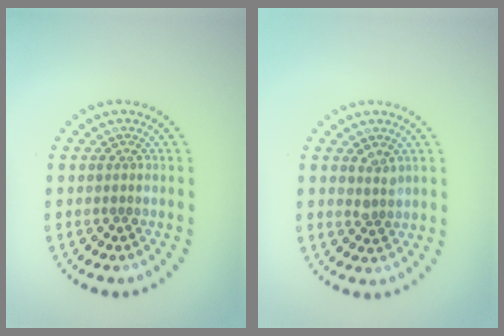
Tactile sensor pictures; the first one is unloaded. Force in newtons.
{"total": 1.3, "press": 1.2, "slide": 0.7}